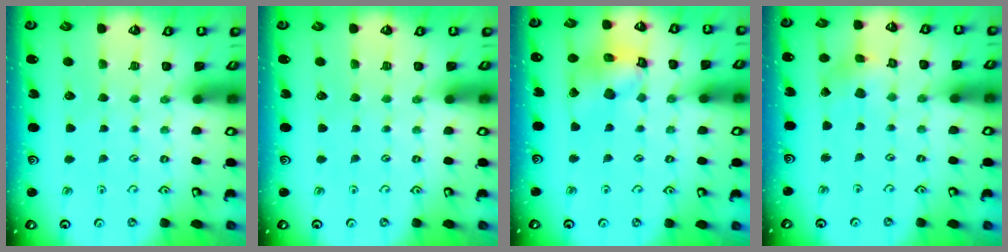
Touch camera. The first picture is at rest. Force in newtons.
{"total": 0.0}
{"total": 14.1, "press": 13.9, "slide": 1.9}
{"total": 2.3, "press": 2.3, "slide": 0.3}